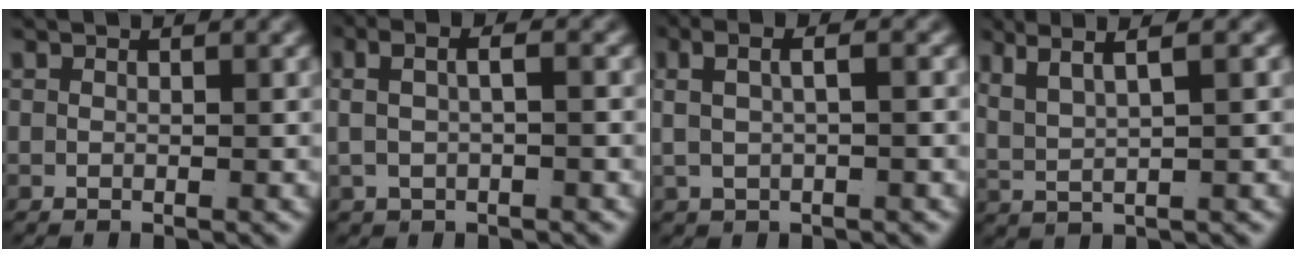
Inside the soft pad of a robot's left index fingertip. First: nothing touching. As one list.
[{"total": 4.0, "force": [0.6, 2.3, 3.2], "torque": [-0.056, 0.013, 0.008]}, {"total": 4.2, "force": [1.0, 2.3, 3.4], "torque": [-0.057, 0.015, 0.015]}, {"total": 5.9, "force": [2.8, 3.1, 4.2], "torque": [-0.077, 0.016, 0.042]}]